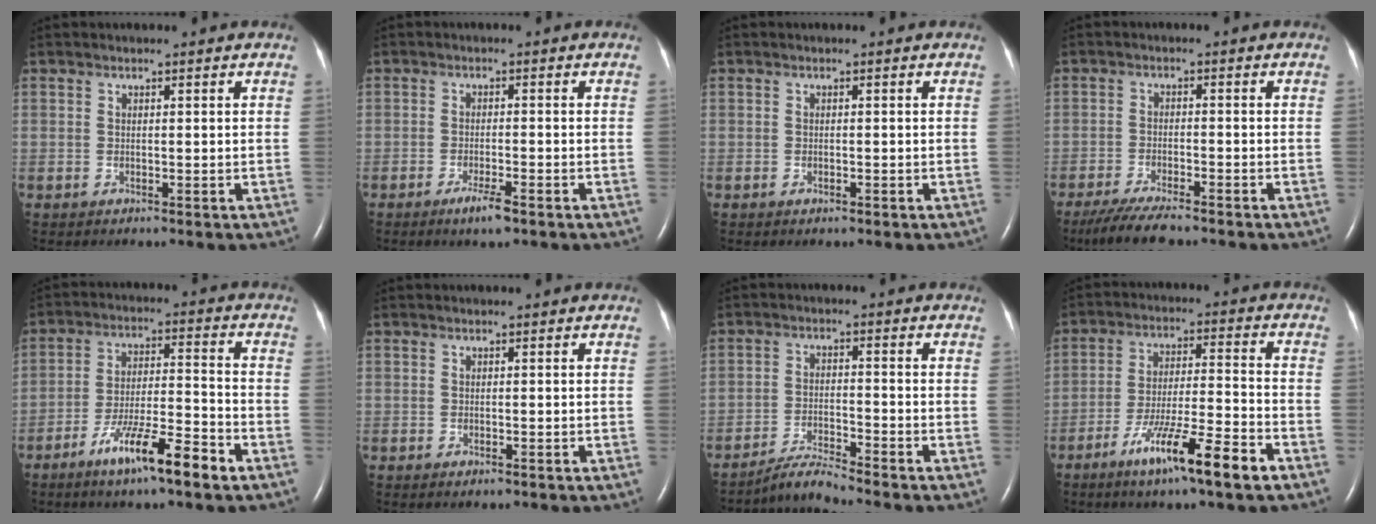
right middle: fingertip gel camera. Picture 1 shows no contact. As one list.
[{"total": 3.3, "force": [-2.2, 0.3, 2.5], "torque": [-0.050, -0.006, -0.038]}, {"total": 0.6, "force": [-0.4, 0.2, 0.4], "torque": [-0.009, 0.000, -0.004]}, {"total": 7.8, "force": [-6.4, 0.9, 4.3], "torque": [-0.078, -0.021, -0.108]}, {"total": 10.9, "force": [-6.9, 0.8, 8.5], "torque": [-0.150, -0.010, -0.121]}, {"total": 0.7, "force": [-0.5, 0.2, 0.4], "torque": [-0.010, -0.001, -0.005]}, {"total": 4.6, "force": [-4.4, -1.3, 0.8], "torque": [-0.023, -0.019, -0.082]}, {"total": 12.0, "force": [-7.3, 0.2, 9.6], "torque": [-0.167, -0.019, -0.128]}]